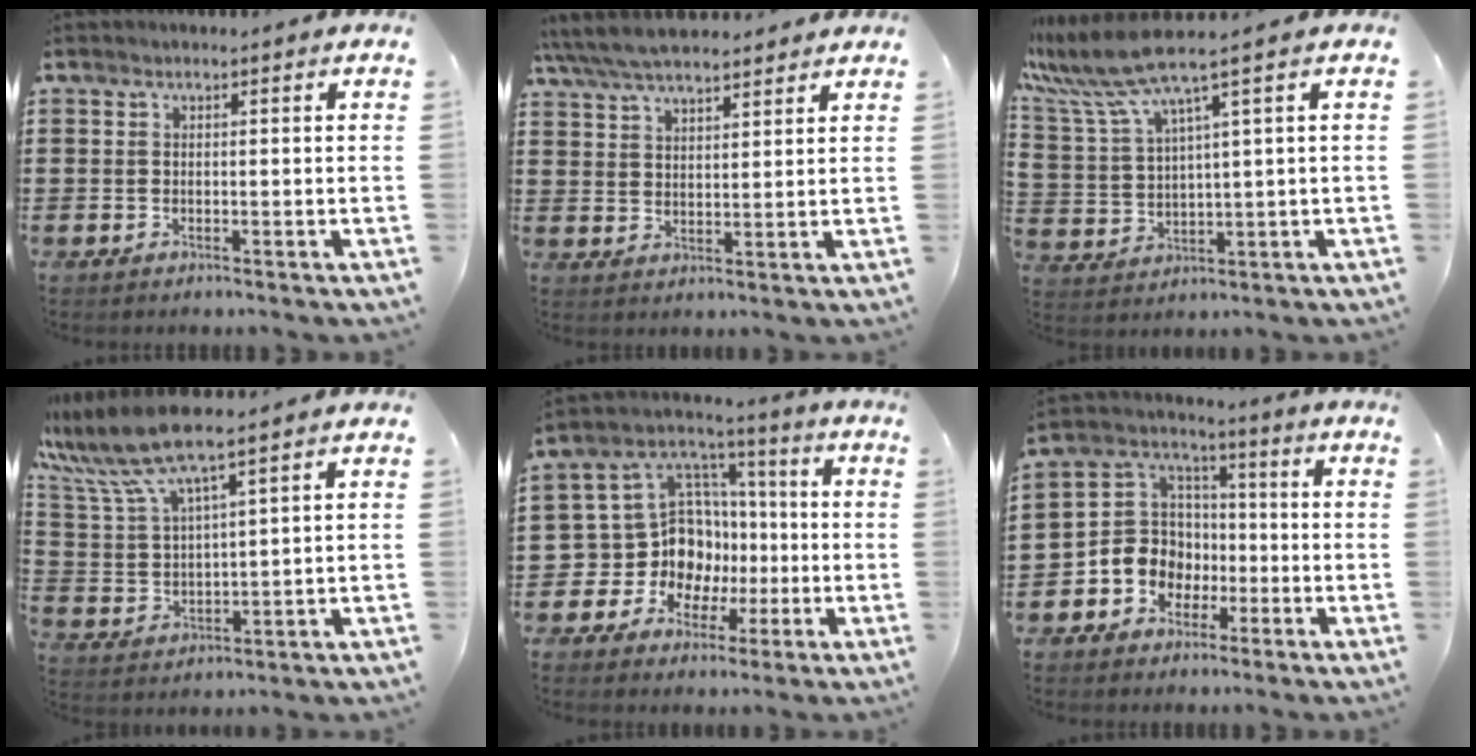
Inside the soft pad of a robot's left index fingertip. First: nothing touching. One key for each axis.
{"total": 6.0, "fx": 5.5, "fy": 1.4, "fz": 2.1, "tx": -0.060, "ty": -0.012, "tz": 0.102}
{"total": 6.8, "fx": 4.8, "fy": 0.3, "fz": 4.7, "tx": -0.128, "ty": -0.031, "tz": 0.080}
{"total": 8.9, "fx": 7.3, "fy": 0.8, "fz": 5.1, "tx": -0.133, "ty": -0.030, "tz": 0.127}
{"total": 12.2, "fx": -2.1, "fy": 11.3, "fz": 4.3, "tx": -0.127, "ty": -0.003, "tz": -0.029}
{"total": 7.6, "fx": -2.4, "fy": 6.9, "fz": 1.8, "tx": -0.079, "ty": 0.005, "tz": -0.051}